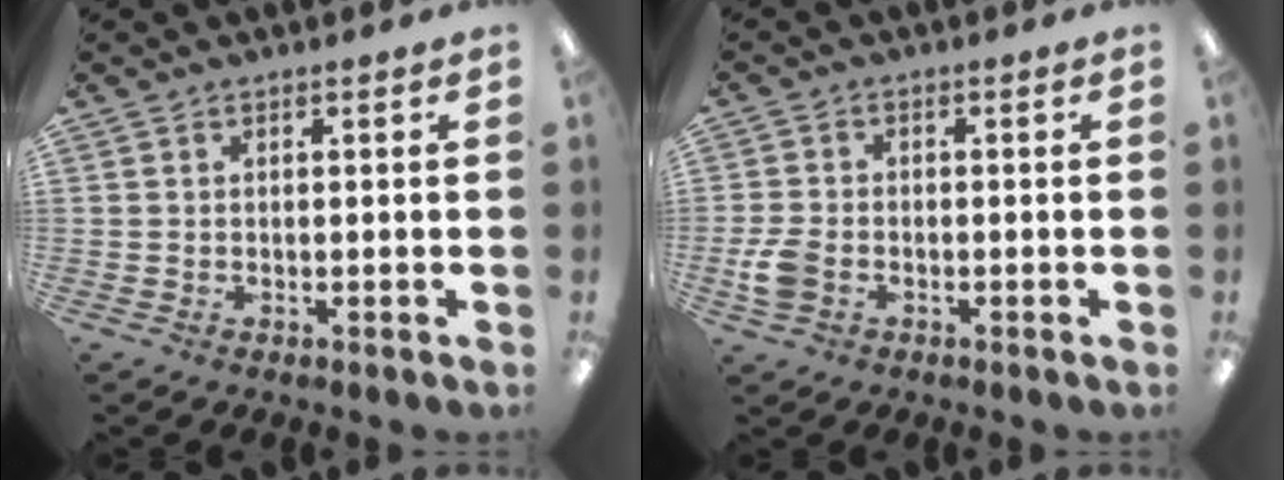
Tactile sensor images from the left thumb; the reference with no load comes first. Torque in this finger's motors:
{"motor_torque": [-0.17, 0.20, 0.04, -0.03, 0.01]}